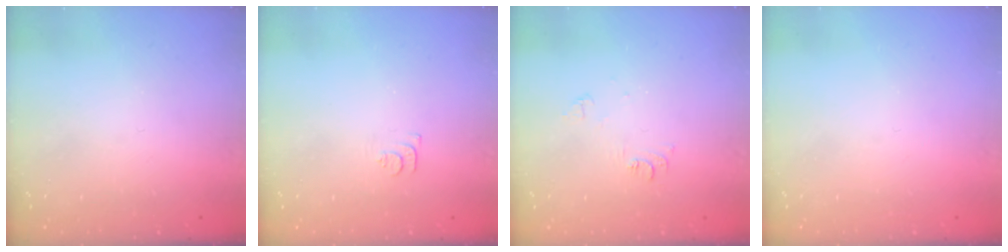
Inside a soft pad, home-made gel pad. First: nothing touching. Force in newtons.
{"total": 3.7, "press": 3.6, "slide": 0.5}
{"total": 6.3, "press": 6.3, "slide": 0.7}
{"total": 0.0}